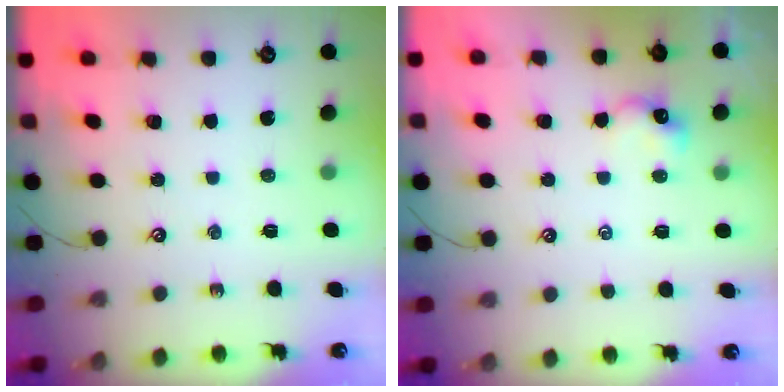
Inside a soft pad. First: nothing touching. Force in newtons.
{"total": 0.0}